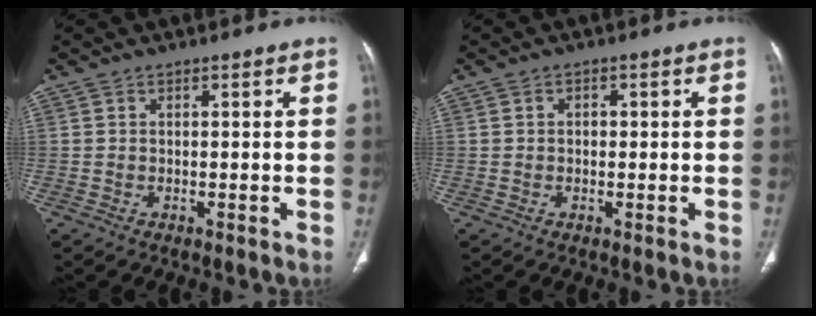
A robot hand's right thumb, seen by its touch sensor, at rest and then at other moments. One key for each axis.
{"total": 1.3, "fx": 0.2, "fy": 1.0, "fz": 0.8, "tx": -0.008, "ty": 0.004, "tz": 0.002}